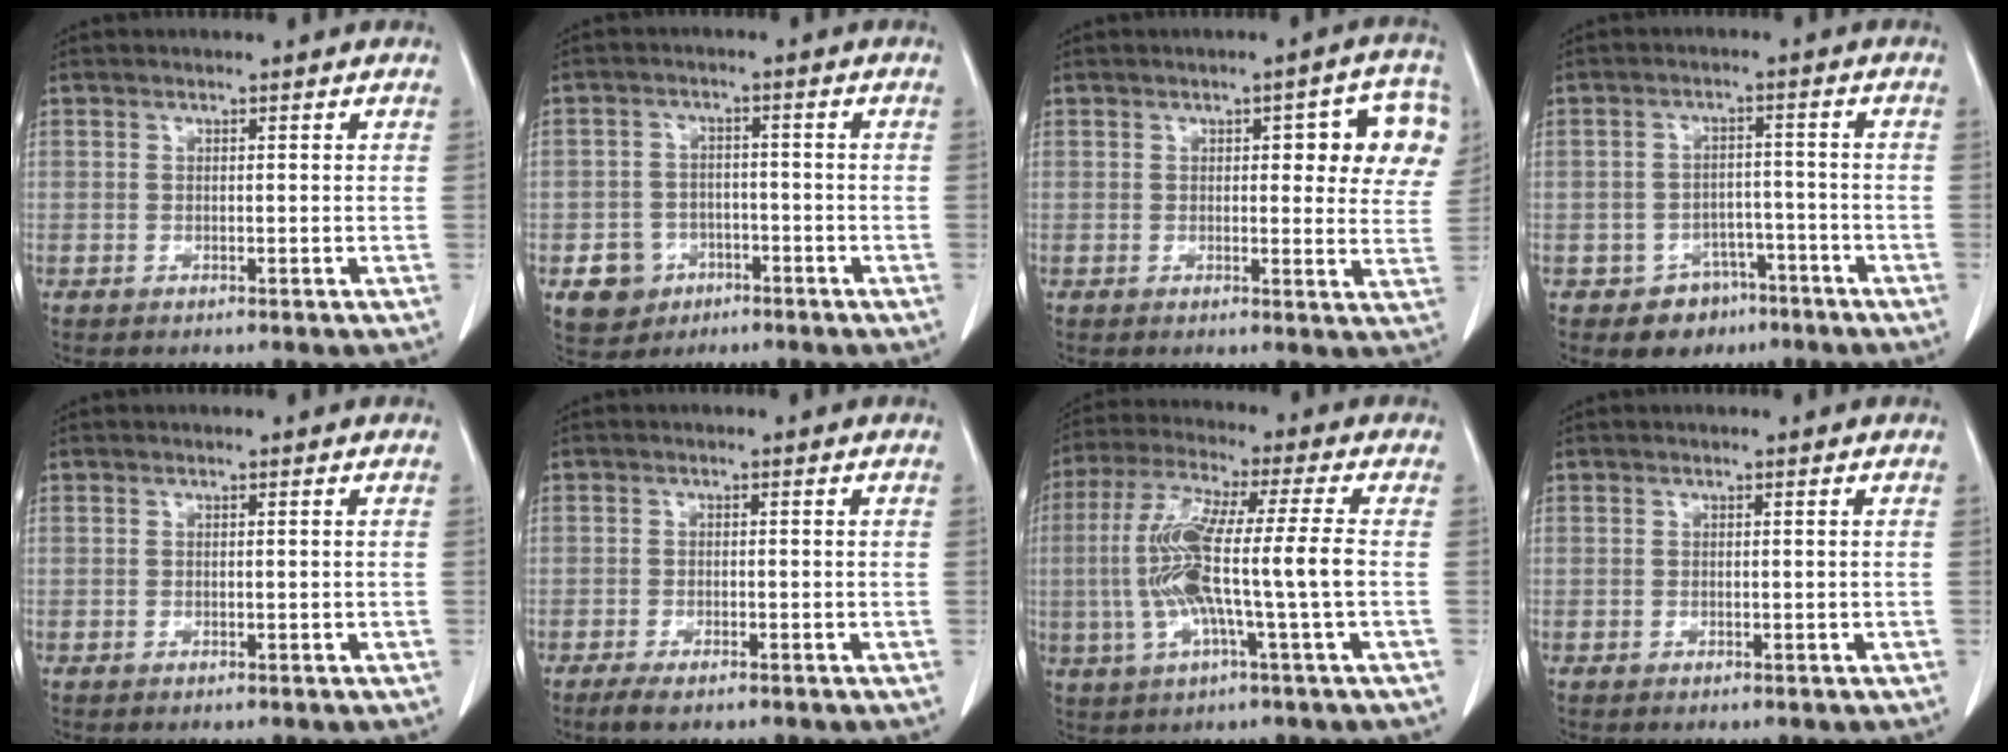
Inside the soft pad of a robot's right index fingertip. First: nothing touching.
{"total": 5.6, "force": [-2.6, 4.9, 1.0], "torque": [-0.016, 0.010, -0.036]}
{"total": 10.5, "force": [3.7, 3.5, 9.2], "torque": [-0.083, 0.014, 0.035]}
{"total": 5.6, "force": [-3.4, 4.3, 0.6], "torque": [-0.002, 0.014, -0.044]}
{"total": 0.0}
{"total": 2.5, "force": [-1.8, 0.6, 1.6], "torque": [-0.035, -0.005, -0.031]}
{"total": 12.3, "force": [-1.3, 0.1, 12.3], "torque": [-0.254, 0.010, -0.030]}
{"total": 0.0}